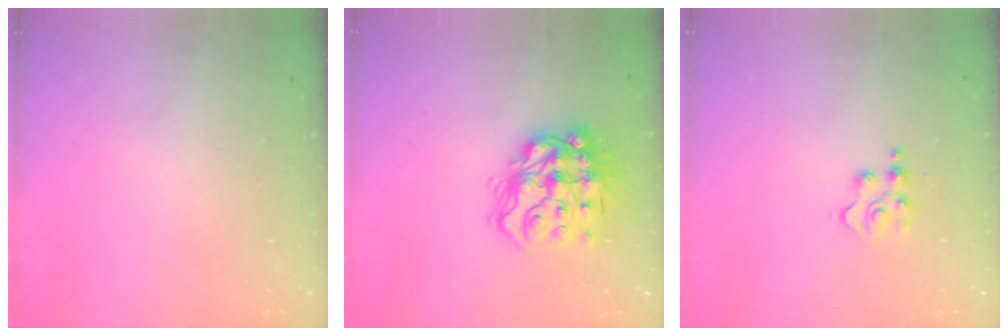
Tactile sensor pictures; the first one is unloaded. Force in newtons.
{"total": 16.6, "press": 16.4, "slide": 2.0}
{"total": 3.7, "press": 3.7, "slide": 0.5}